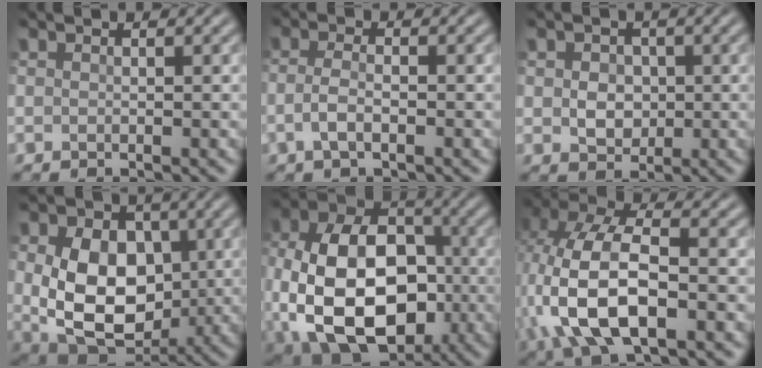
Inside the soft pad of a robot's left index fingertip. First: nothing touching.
{"total": 2.3, "force": [-0.7, 0.9, 2.0], "torque": [-0.043, 0.002, -0.019]}
{"total": 2.9, "force": [0.1, 2.4, 1.7], "torque": [-0.029, -0.002, 0.000]}
{"total": 11.4, "force": [0.3, 8.2, 7.8], "torque": [-0.140, -0.021, 0.016]}
{"total": 15.8, "force": [-2.3, 10.8, 11.3], "torque": [-0.214, -0.027, -0.030]}
{"total": 10.7, "force": [-2.2, 5.4, 9.0], "torque": [-0.194, 0.005, -0.048]}